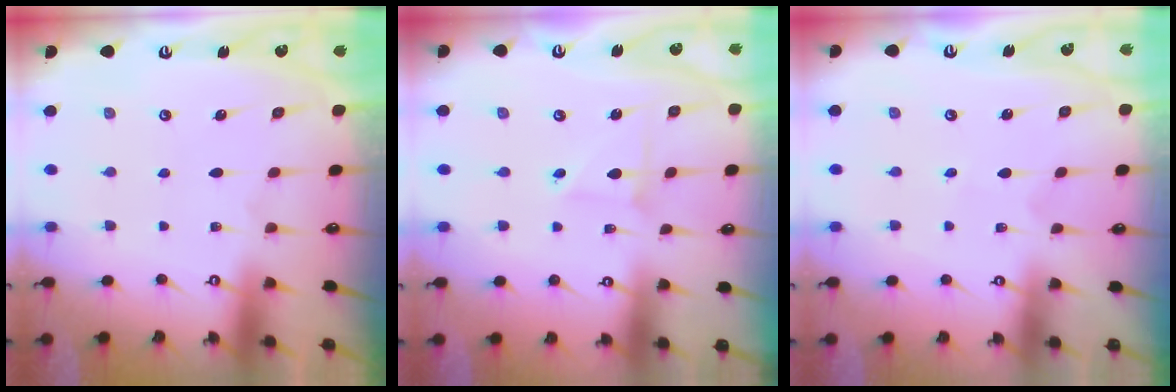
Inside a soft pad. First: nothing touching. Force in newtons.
{"total": 2.9, "press": 2.9, "slide": 0.3}
{"total": 0.7, "press": 0.7, "slide": 0.0}